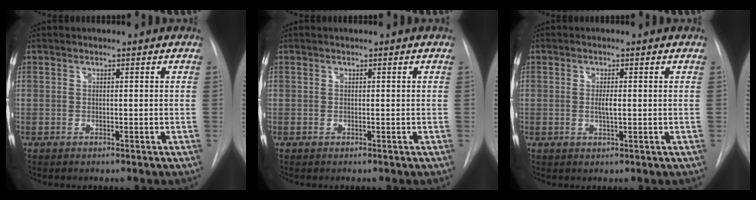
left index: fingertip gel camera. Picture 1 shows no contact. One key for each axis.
{"total": 0.0}
{"total": 1.8, "fx": -0.7, "fy": 0.3, "fz": 1.6, "tx": -0.033, "ty": -0.007, "tz": -0.013}